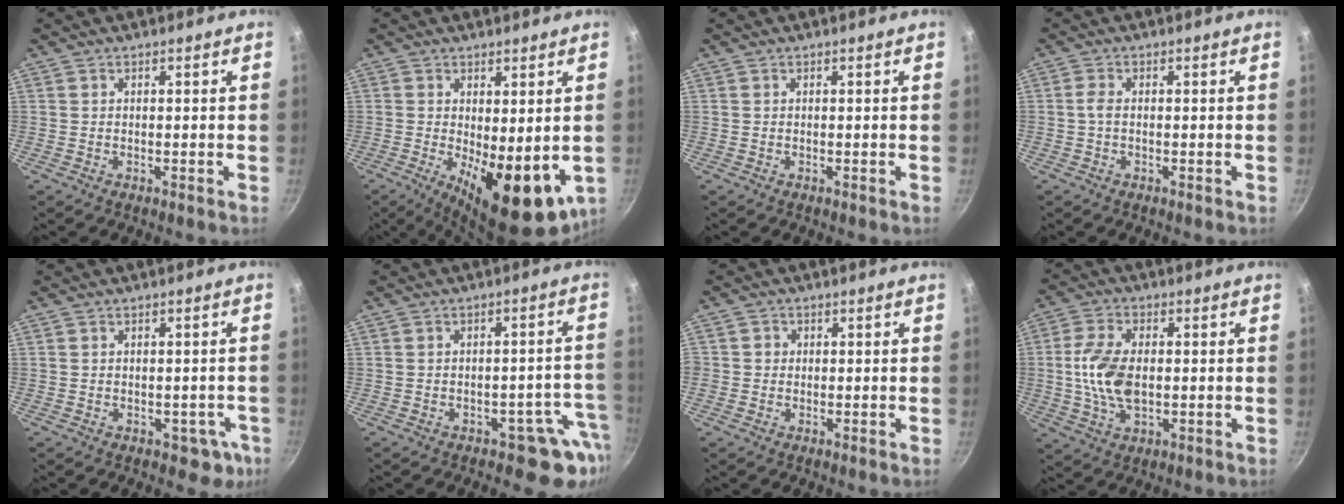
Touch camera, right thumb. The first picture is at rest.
{"total": 13.4, "force": [-1.7, 5.5, 12.1], "torque": [-0.142, -0.016, -0.009]}
{"total": 0.0}
{"total": 1.7, "force": [-0.3, 0.8, 1.4], "torque": [-0.039, 0.007, -0.011]}
{"total": 4.8, "force": [-1.6, 3.4, 2.9], "torque": [-0.011, 0.022, -0.001]}
{"total": 7.5, "force": [-3.9, 4.7, 4.4], "torque": [0.011, 0.048, -0.033]}
{"total": 2.0, "force": [-0.2, 1.9, 0.4], "torque": [0.004, 0.005, -0.007]}
{"total": 10.3, "force": [-0.2, 5.9, 8.4], "torque": [-0.163, 0.009, -0.007]}